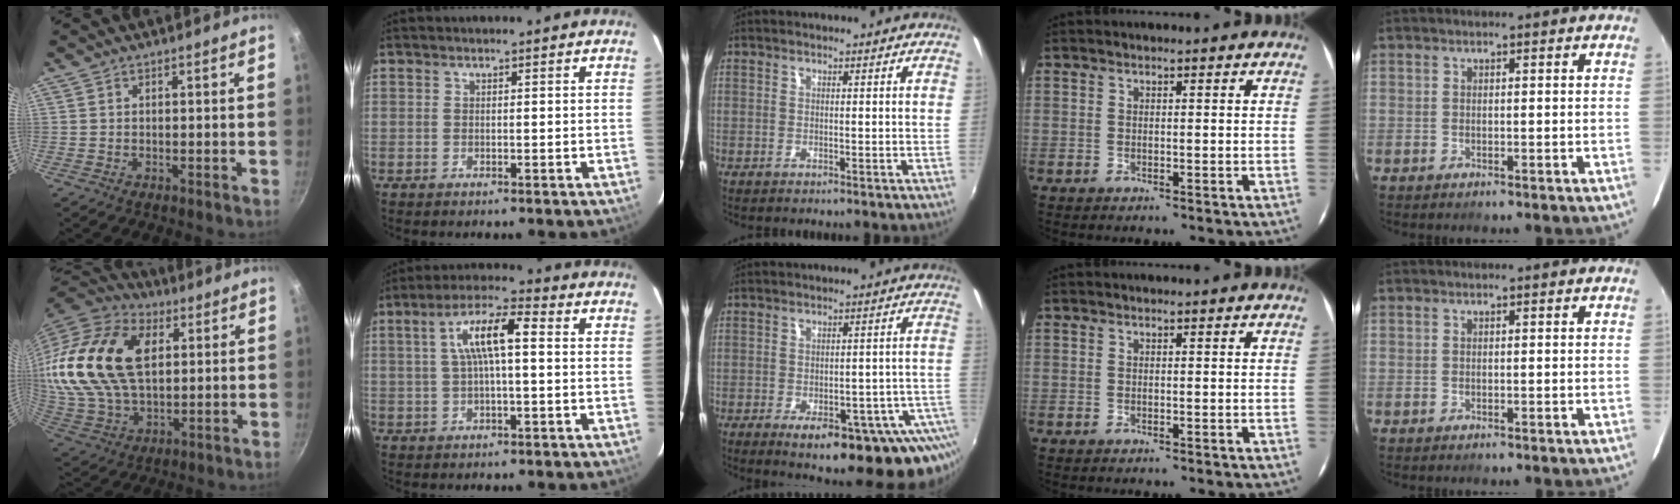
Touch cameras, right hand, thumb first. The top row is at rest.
{"thumb": {"total": 25.1, "force": [6.6, 15.9, 18.2], "torque": [-0.342, -0.006, 0.120]}, "index": {"total": 8.5, "force": [1.1, 1.9, 8.3], "torque": [-0.152, 0.017, 0.021]}, "middle": {"total": 20.9, "force": [-12.8, 8.0, 14.5], "torque": [-0.180, -0.025, -0.147]}}